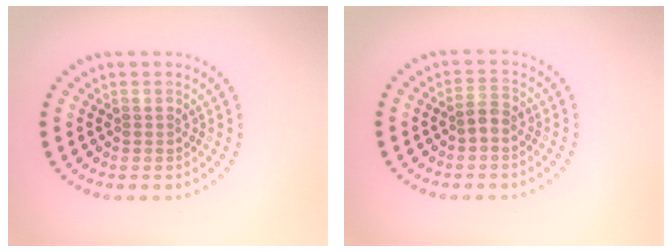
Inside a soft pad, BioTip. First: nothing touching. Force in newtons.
{"total": 1.3, "press": 1.2, "slide": 0.6}